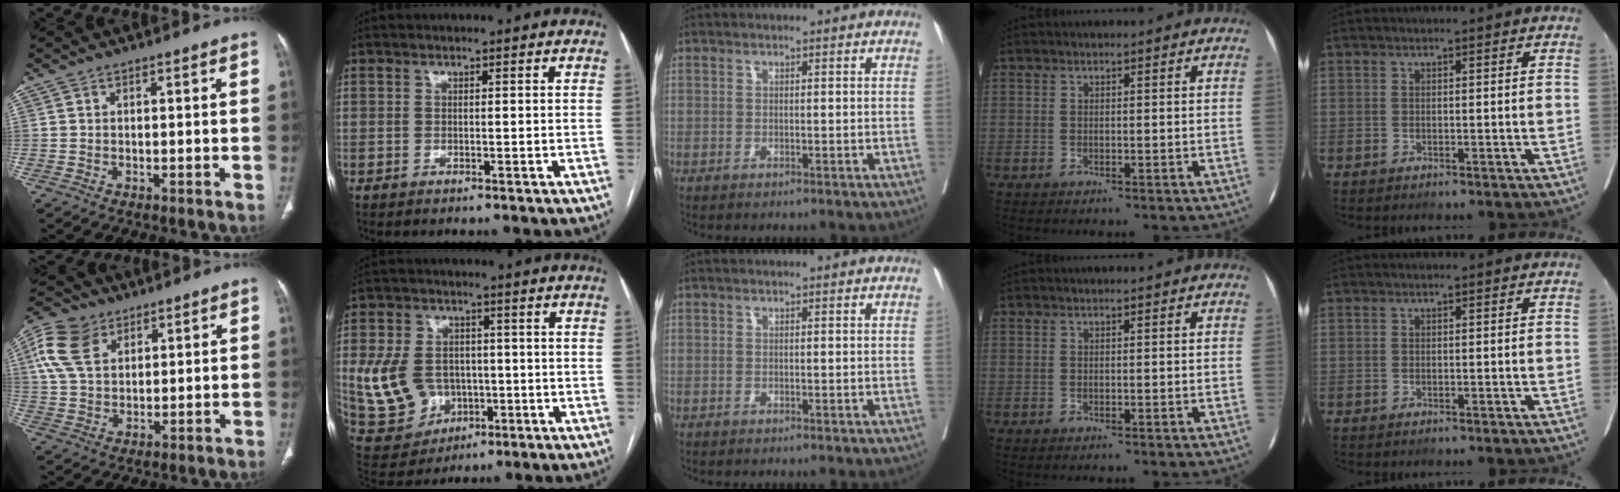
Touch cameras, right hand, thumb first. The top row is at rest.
{"thumb": {"total": 11.0, "force": [4.9, 7.4, 6.5], "torque": [-0.118, -0.001, 0.093]}, "index": {"total": 12.4, "force": [-1.3, 9.9, 7.2], "torque": [-0.170, 0.018, 0.000]}}